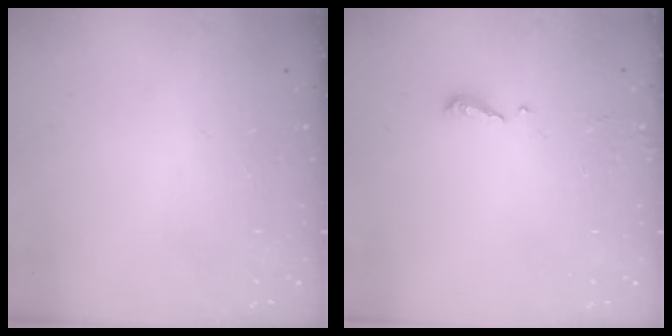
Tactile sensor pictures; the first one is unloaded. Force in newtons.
{"total": 4.9, "press": 4.8, "slide": 0.4}